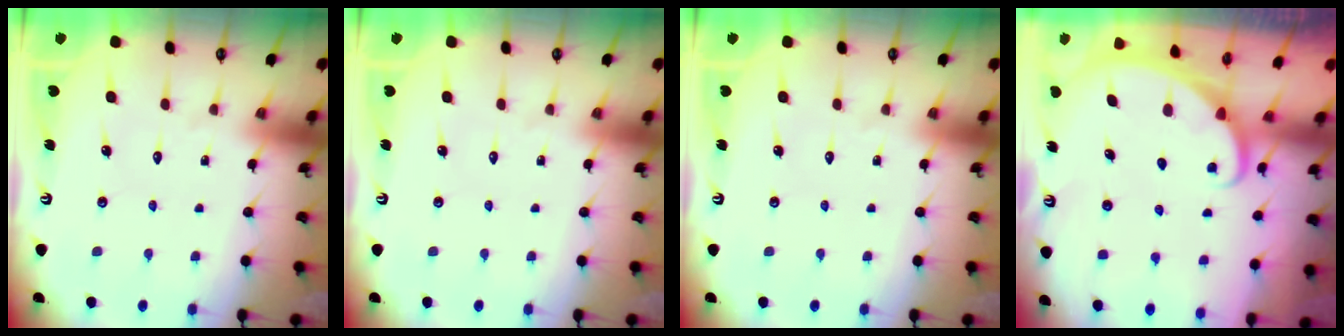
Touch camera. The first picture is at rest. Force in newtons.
{"total": 0.0}
{"total": 0.0}
{"total": 1.8, "press": 1.8, "slide": 0.1}